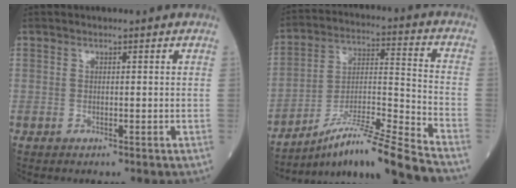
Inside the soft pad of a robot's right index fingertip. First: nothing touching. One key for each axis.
{"total": 15.9, "fx": -13.4, "fy": -2.0, "fz": 8.4, "tx": -0.145, "ty": -0.002, "tz": -0.235}